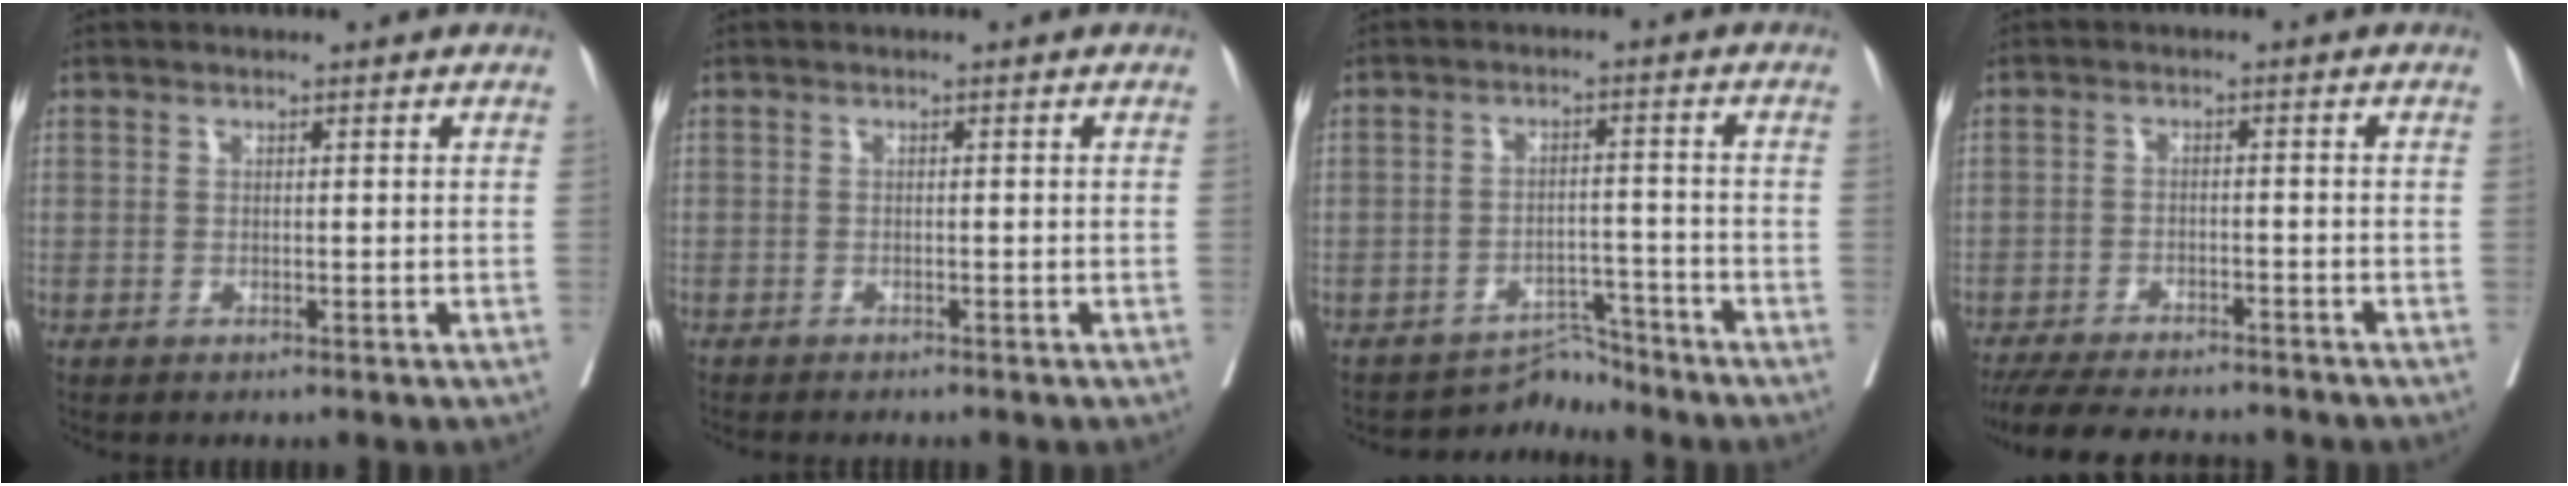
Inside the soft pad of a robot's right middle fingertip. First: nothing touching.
{"total": 3.6, "force": [-3.2, 0.3, 1.5], "torque": [-0.023, -0.007, -0.041]}
{"total": 4.0, "force": [-3.8, 0.4, -1.2], "torque": [0.017, 0.016, -0.056]}
{"total": 12.8, "force": [-11.5, 2.8, 4.9], "torque": [-0.093, -0.011, -0.163]}